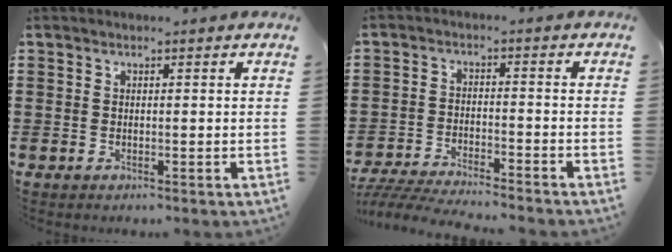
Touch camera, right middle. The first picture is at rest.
{"total": 5.2, "force": [-5.0, 0.2, 1.0], "torque": [-0.029, -0.004, -0.103]}